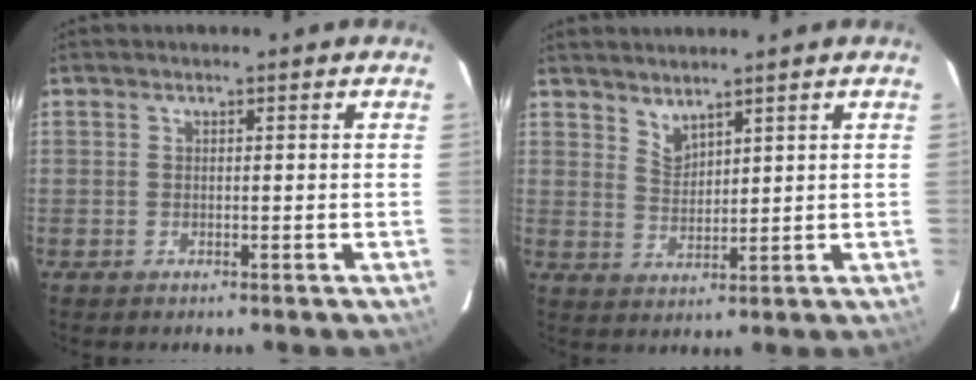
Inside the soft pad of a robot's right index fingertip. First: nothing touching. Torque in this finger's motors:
{"motor_torque": [-0.25, 0.03, -0.09, -0.01]}